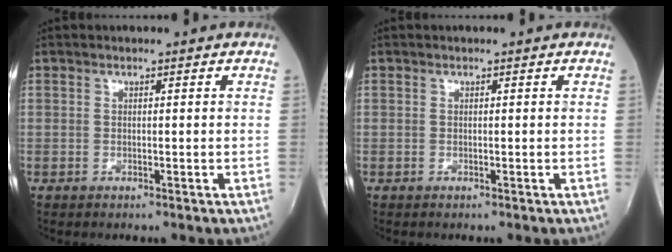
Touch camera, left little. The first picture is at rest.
{"total": 0.0}